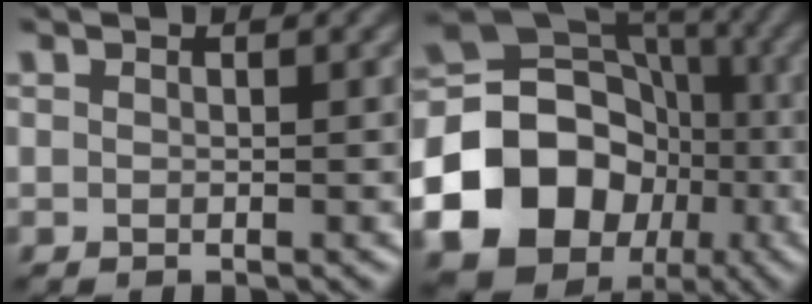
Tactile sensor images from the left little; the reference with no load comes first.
{"total": 20.4, "force": [-6.7, 17.6, 7.7], "torque": [-0.151, -0.033, -0.127]}